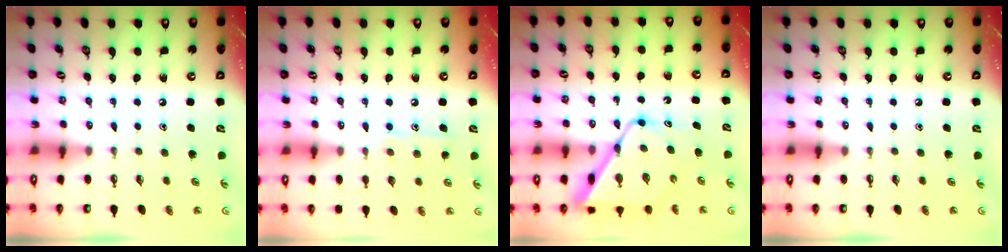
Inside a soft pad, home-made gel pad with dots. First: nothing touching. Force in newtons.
{"total": 8.1, "press": 8.0, "slide": 0.5}
{"total": 14.0, "press": 14.0, "slide": 0.9}
{"total": 0.0}